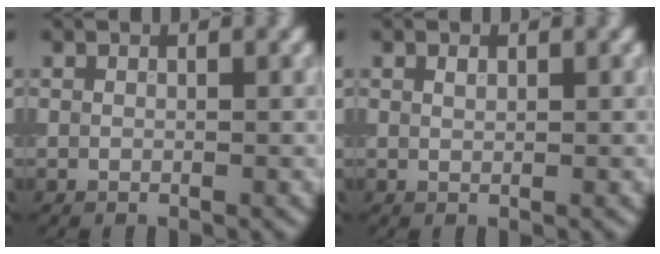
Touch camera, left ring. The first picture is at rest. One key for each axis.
{"total": 0.5, "fx": 0.4, "fy": 0.1, "fz": 0.3, "tx": -0.008, "ty": 0.004, "tz": 0.009}